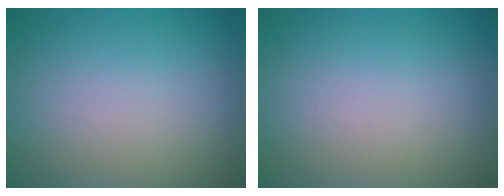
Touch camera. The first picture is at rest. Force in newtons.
{"total": 0.0}